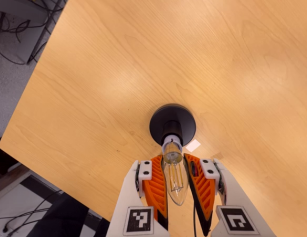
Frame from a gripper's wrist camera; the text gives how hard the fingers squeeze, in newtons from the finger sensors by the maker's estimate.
{"total": 18.7, "left": 18.4, "right": 19.0}